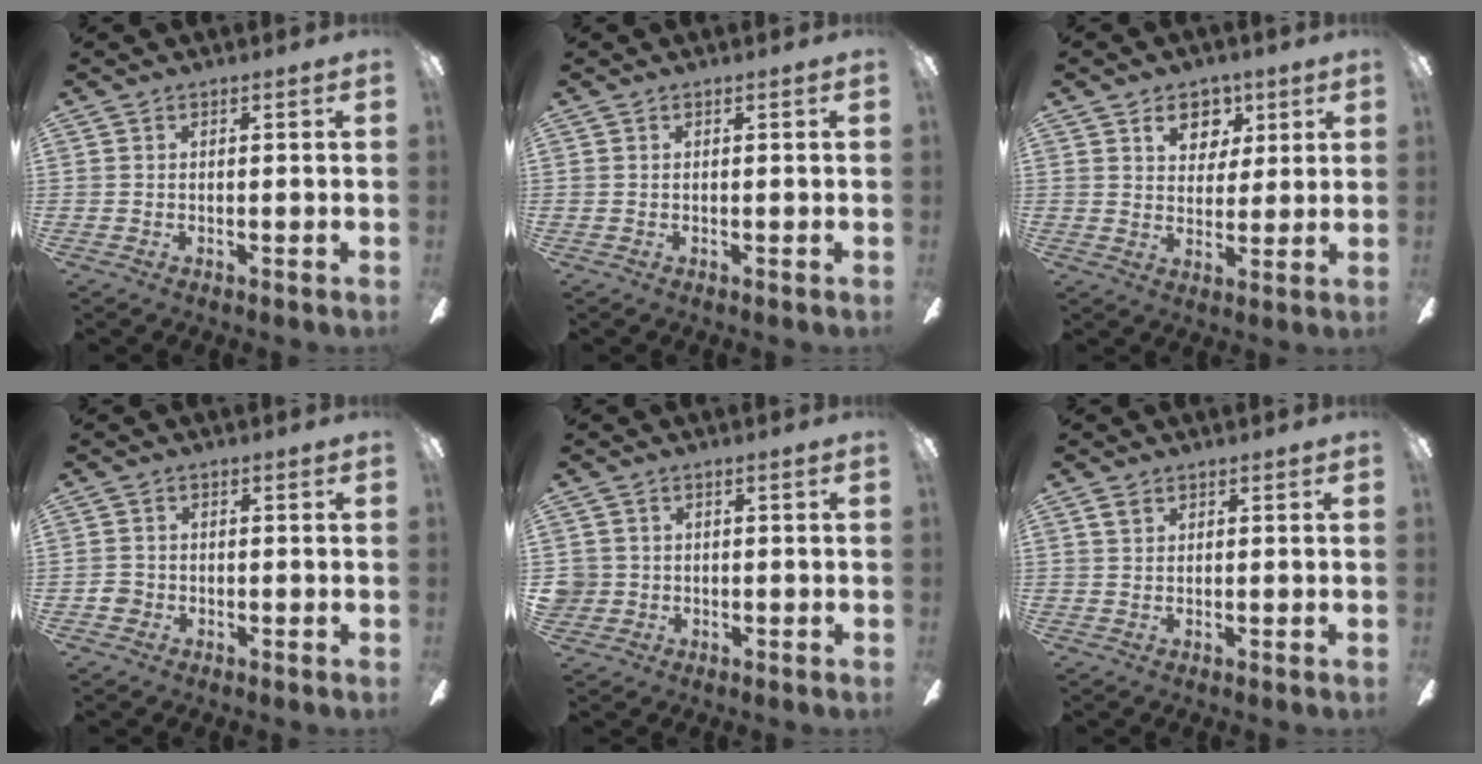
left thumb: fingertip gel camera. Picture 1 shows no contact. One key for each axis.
{"total": 0.0}
{"total": 8.3, "fx": 4.4, "fy": 5.9, "fz": 3.7, "tx": -0.038, "ty": -0.012, "tz": 0.075}
{"total": 2.3, "fx": -1.0, "fy": 2.0, "fz": 0.5, "tx": -0.007, "ty": 0.004, "tz": -0.018}
{"total": 3.0, "fx": -0.1, "fy": 3.0, "fz": 0.2, "tx": -0.011, "ty": 0.007, "tz": -0.001}
{"total": 1.7, "fx": 1.2, "fy": 1.0, "fz": 0.6, "tx": -0.006, "ty": -0.004, "tz": 0.021}